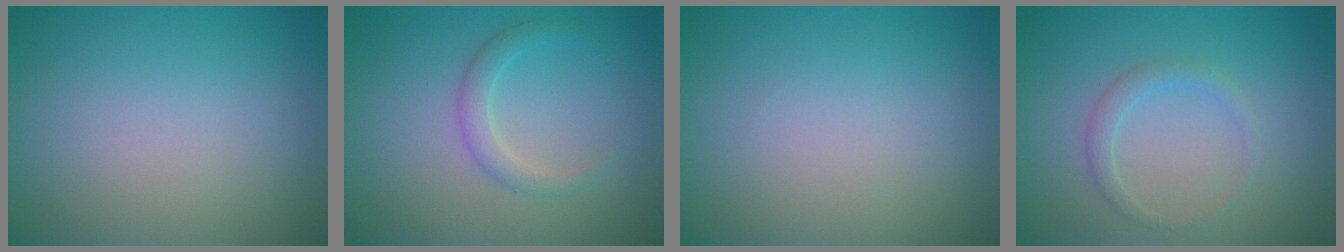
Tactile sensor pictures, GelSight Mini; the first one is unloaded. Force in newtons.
{"total": 1.8, "press": 1.8, "slide": 0.1}
{"total": 0.0}
{"total": 1.5, "press": 1.5, "slide": 0.1}